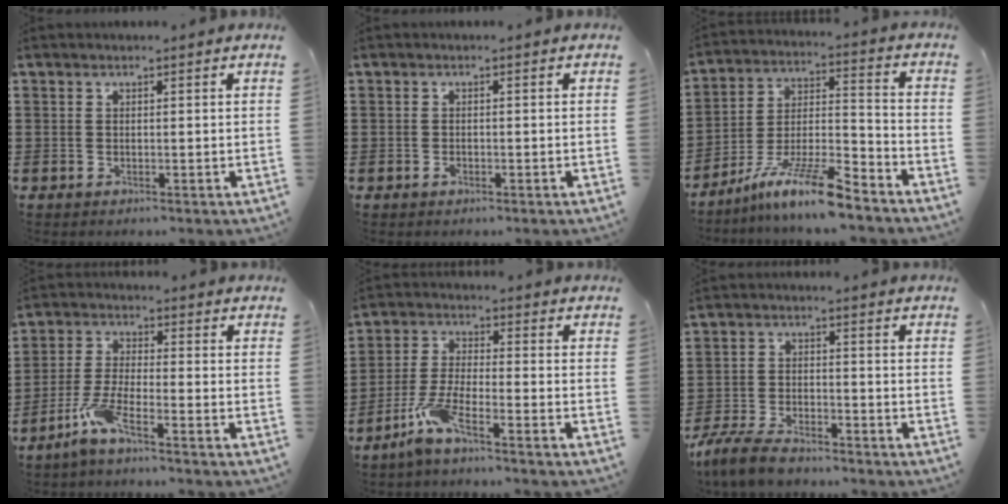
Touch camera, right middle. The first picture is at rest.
{"total": 0.8, "force": [-0.5, 0.4, 0.4], "torque": [-0.009, -0.003, -0.010]}
{"total": 11.1, "force": [-8.9, 0.9, 6.7], "torque": [-0.126, 0.012, -0.172]}
{"total": 5.6, "force": [-4.2, 0.5, 3.7], "torque": [-0.087, -0.012, -0.082]}
{"total": 6.2, "force": [-4.8, 0.5, 3.9], "torque": [-0.091, -0.009, -0.095]}
{"total": 6.4, "force": [-5.6, 1.5, 2.7], "torque": [-0.066, 0.002, -0.112]}